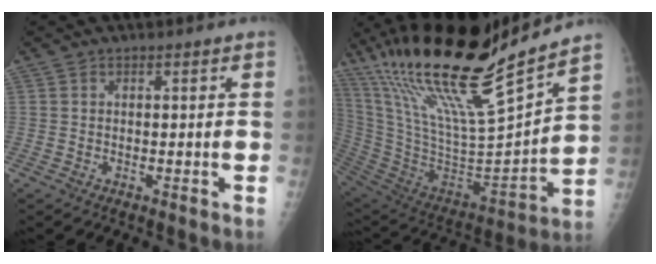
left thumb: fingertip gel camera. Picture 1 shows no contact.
{"total": 27.8, "force": [21.4, 3.5, 17.4], "torque": [-0.296, -0.088, 0.386]}